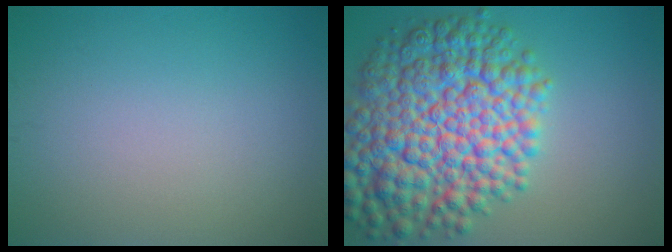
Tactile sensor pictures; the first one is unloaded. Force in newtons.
{"total": 12.6, "press": 12.6, "slide": 0.3}